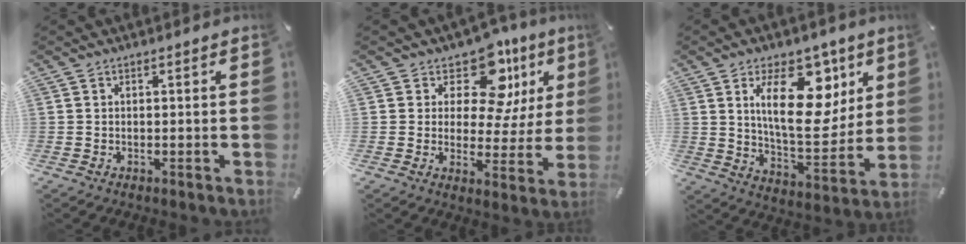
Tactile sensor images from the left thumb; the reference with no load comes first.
{"total": 13.3, "force": [8.1, 7.8, 7.0], "torque": [-0.102, -0.063, 0.142]}
{"total": 20.3, "force": [8.6, 11.0, 14.8], "torque": [-0.213, -0.036, 0.141]}